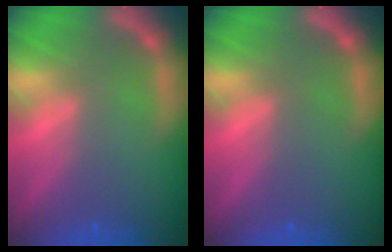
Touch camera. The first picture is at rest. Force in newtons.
{"total": 0.0}